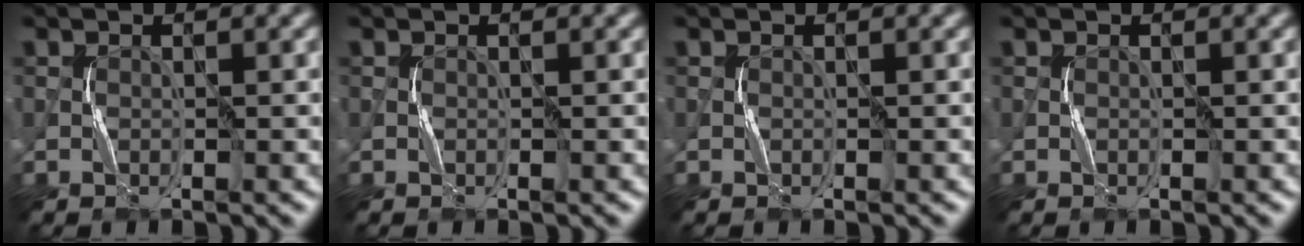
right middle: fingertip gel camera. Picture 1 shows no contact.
{"total": 0.0}
{"total": 0.0}
{"total": 0.0}